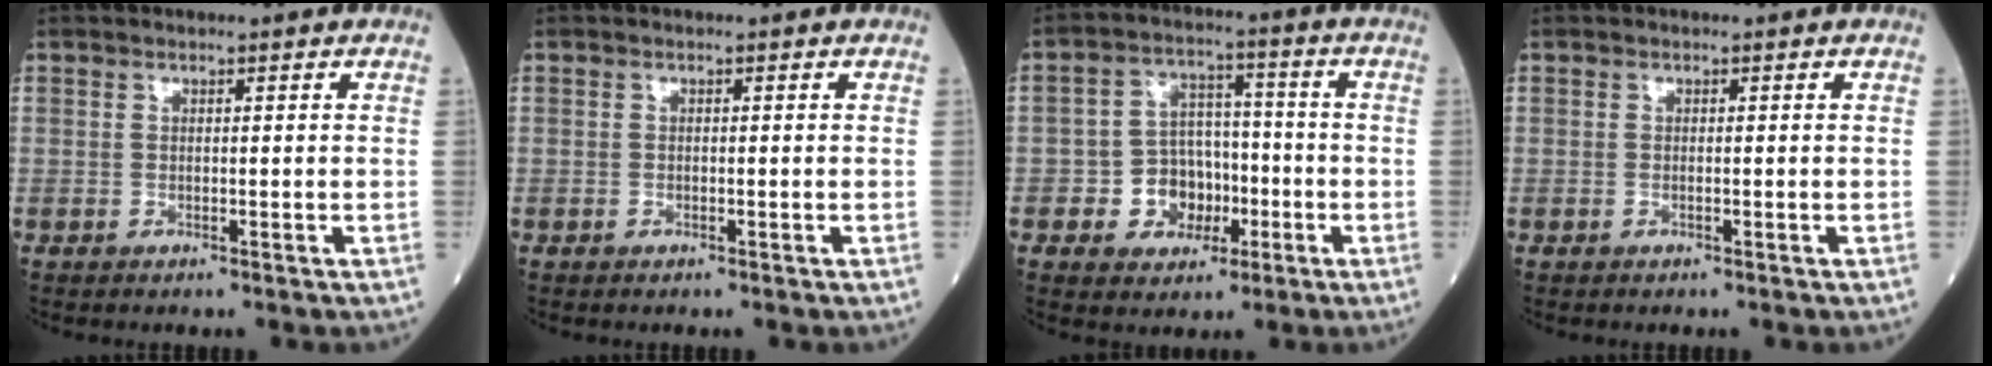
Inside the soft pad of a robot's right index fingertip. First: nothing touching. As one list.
[{"total": 0.0}, {"total": 7.6, "force": [-2.4, 6.2, 3.7], "torque": [-0.064, 0.023, -0.037]}, {"total": 0.0}]